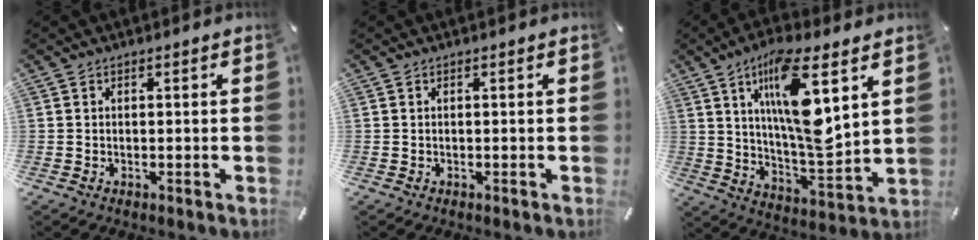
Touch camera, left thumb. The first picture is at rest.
{"total": 0.0}
{"total": 17.5, "force": [7.6, 5.1, 14.9], "torque": [-0.297, -0.038, 0.115]}